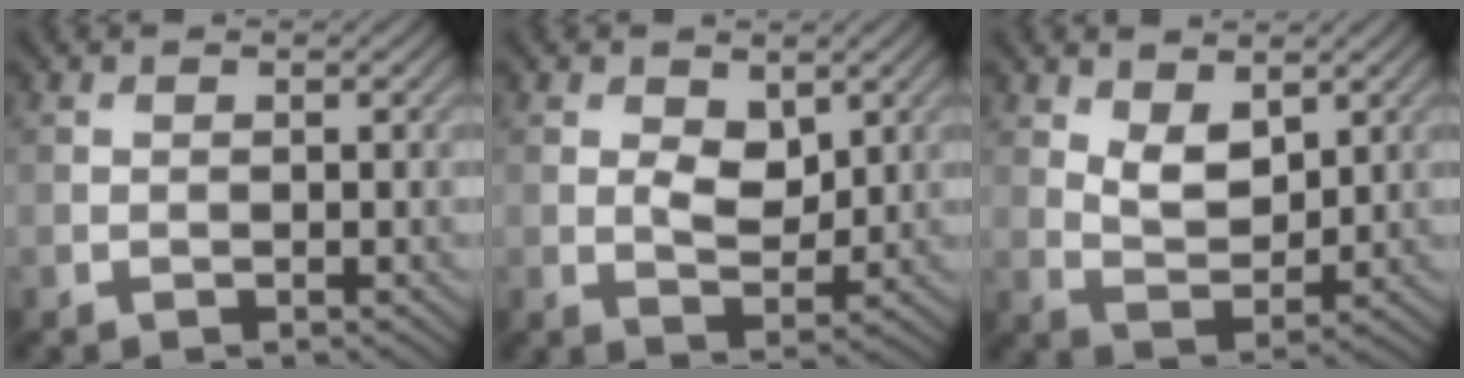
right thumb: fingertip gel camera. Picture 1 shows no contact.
{"total": 3.9, "force": [1.3, 2.3, 2.9], "torque": [-0.058, -0.008, 0.022]}
{"total": 4.7, "force": [2.4, 2.5, 3.2], "torque": [-0.069, -0.010, 0.047]}